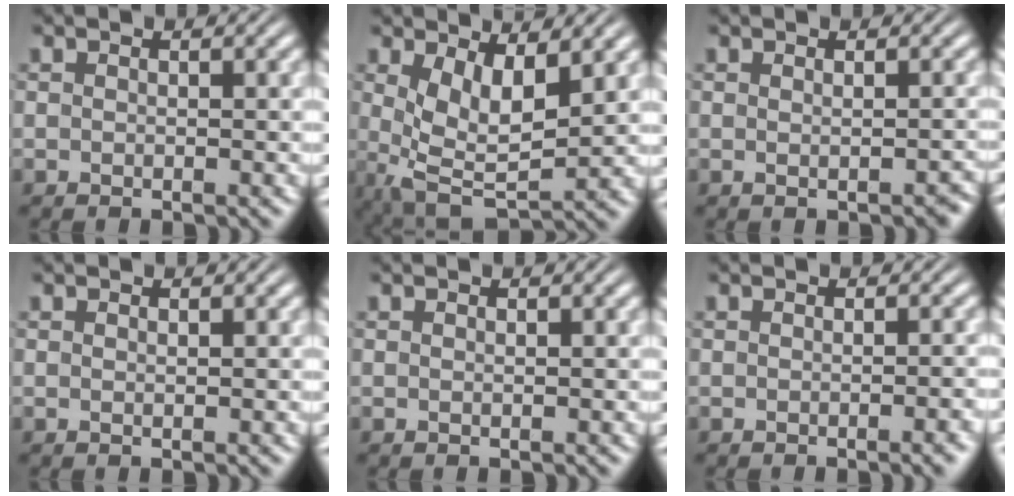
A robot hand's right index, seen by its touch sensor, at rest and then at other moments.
{"total": 8.2, "force": [-1.1, 5.0, 6.3], "torque": [-0.130, -0.051, 0.006]}
{"total": 1.0, "force": [-0.7, -0.1, 0.7], "torque": [-0.007, 0.000, -0.012]}
{"total": 0.0}
{"total": 0.0}
{"total": 1.1, "force": [-0.8, -0.2, 0.7], "torque": [-0.010, 0.006, -0.015]}